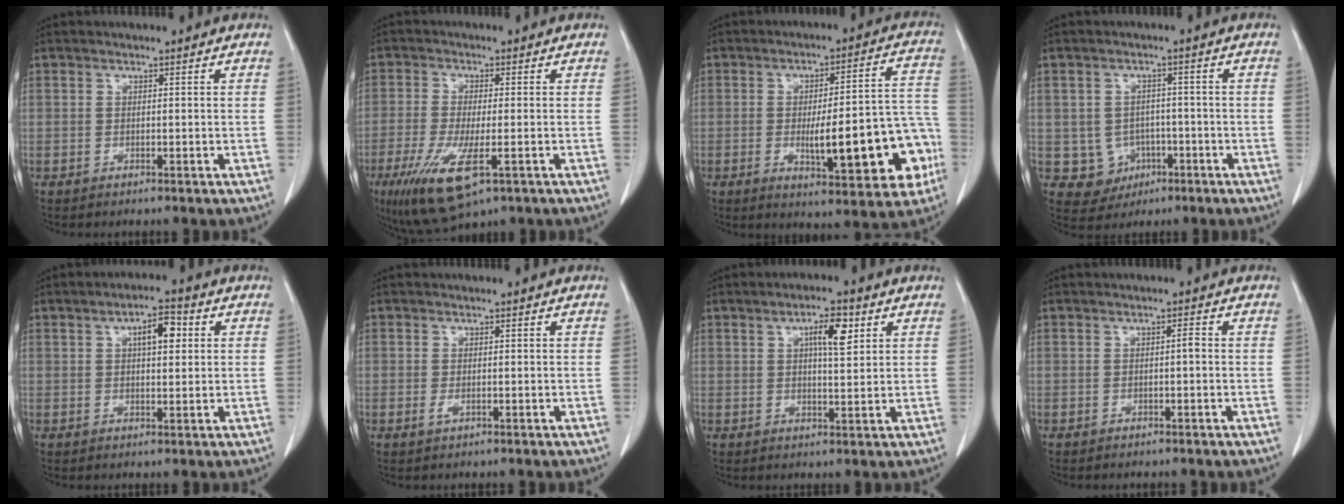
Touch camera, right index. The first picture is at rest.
{"total": 10.3, "force": [-4.7, 2.5, 8.8], "torque": [-0.177, -0.032, -0.074]}
{"total": 17.2, "force": [-4.6, 4.0, 16.1], "torque": [-0.181, 0.030, -0.047]}
{"total": 5.6, "force": [-1.4, 5.3, 1.2], "torque": [-0.020, 0.005, -0.009]}
{"total": 5.2, "force": [1.6, 1.8, 4.6], "torque": [-0.073, 0.011, 0.024]}
{"total": 1.0, "force": [-0.3, 0.5, 0.8], "torque": [-0.021, -0.003, -0.002]}
{"total": 5.5, "force": [2.2, 1.4, 4.8], "torque": [-0.081, 0.004, 0.036]}
{"total": 0.9, "force": [-0.1, 0.1, 0.9], "torque": [-0.012, 0.002, -0.002]}